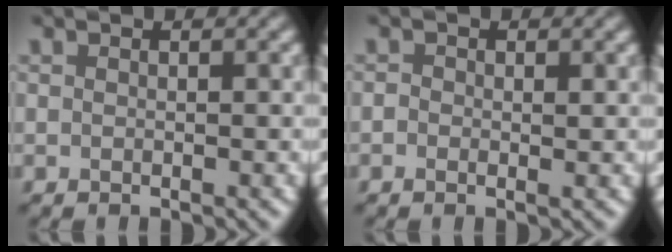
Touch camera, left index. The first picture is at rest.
{"total": 0.9, "force": [-0.3, 0.6, 0.6], "torque": [-0.006, -0.003, -0.009]}